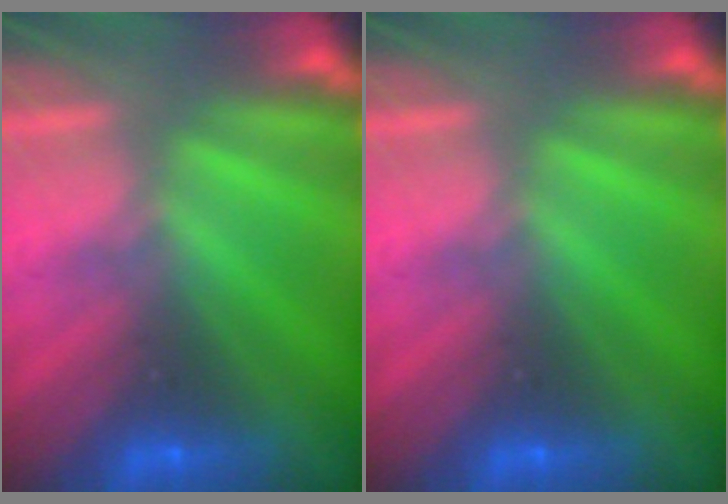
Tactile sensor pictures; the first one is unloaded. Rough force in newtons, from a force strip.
{"total": 0.0}